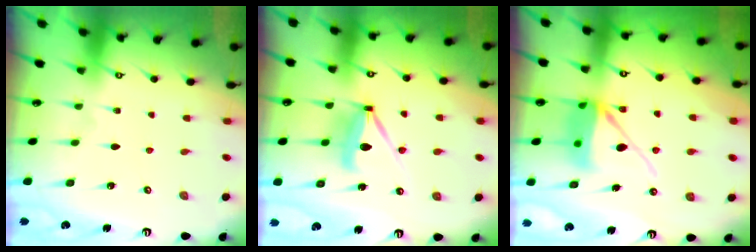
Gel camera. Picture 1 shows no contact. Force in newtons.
{"total": 11.1, "press": 11.1, "slide": 0.6}
{"total": 12.4, "press": 12.3, "slide": 1.7}